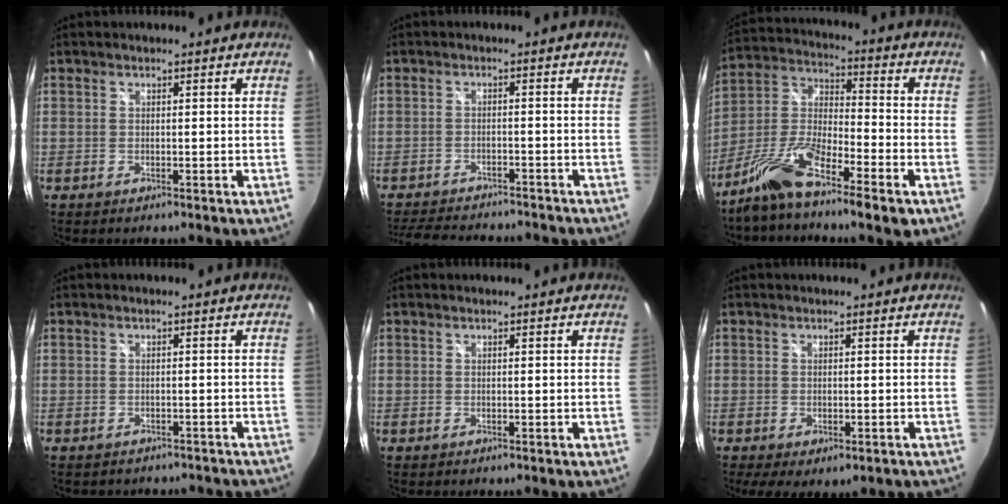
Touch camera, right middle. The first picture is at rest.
{"total": 12.6, "force": [-11.2, 3.1, 4.9], "torque": [-0.107, -0.013, -0.162]}
{"total": 14.1, "force": [-9.1, 2.9, 10.4], "torque": [-0.219, -0.014, -0.177]}
{"total": 6.1, "force": [-5.3, 2.2, 1.9], "torque": [-0.035, -0.015, -0.061]}
{"total": 0.0}
{"total": 5.4, "force": [-2.7, 2.8, 3.8], "torque": [-0.069, -0.024, -0.035]}